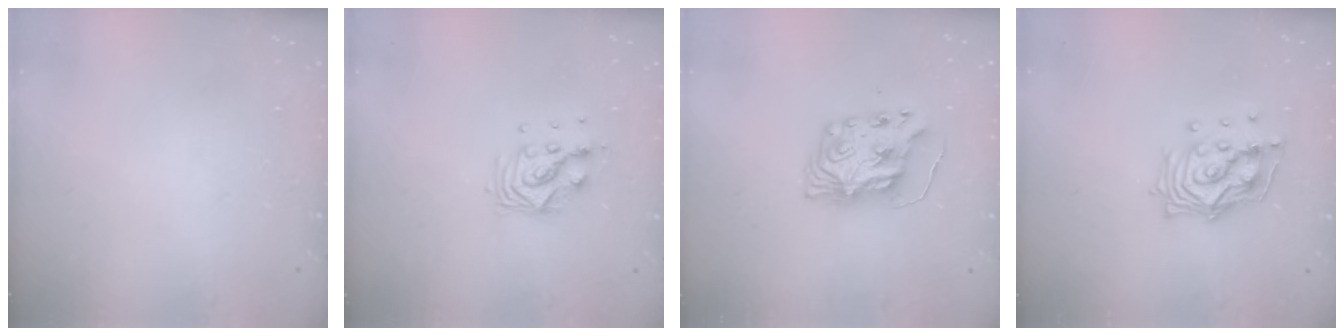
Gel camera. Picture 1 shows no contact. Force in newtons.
{"total": 8.8, "press": 8.7, "slide": 0.9}
{"total": 8.2, "press": 8.2, "slide": 0.6}
{"total": 12.9, "press": 12.7, "slide": 2.2}